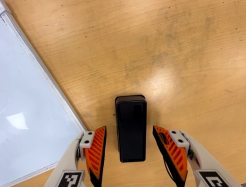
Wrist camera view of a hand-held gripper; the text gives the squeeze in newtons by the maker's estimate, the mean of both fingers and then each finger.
{"total": 0.0}